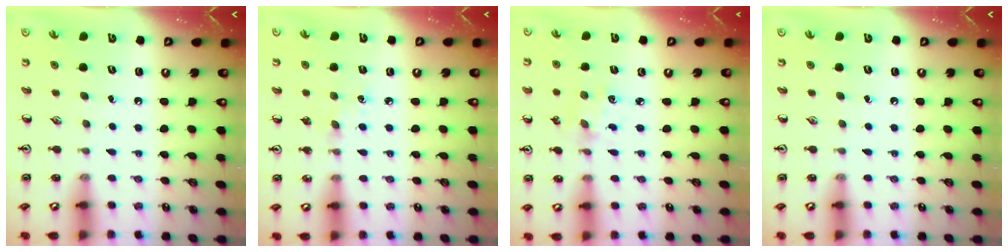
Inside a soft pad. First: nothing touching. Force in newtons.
{"total": 3.5, "press": 3.4, "slide": 0.5}
{"total": 2.6, "press": 2.5, "slide": 0.5}
{"total": 0.0}